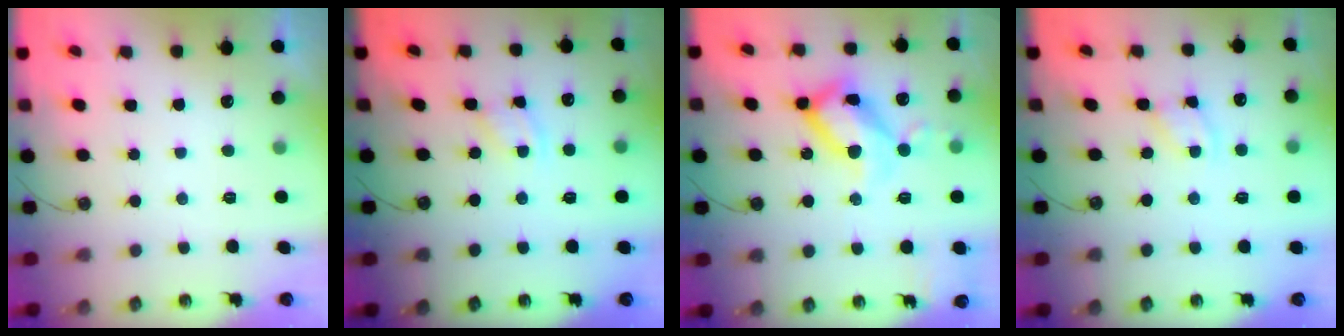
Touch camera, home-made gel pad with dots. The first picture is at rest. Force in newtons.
{"total": 4.2, "press": 4.2, "slide": 0.4}
{"total": 20.9, "press": 20.8, "slide": 2.2}
{"total": 2.8, "press": 2.8, "slide": 0.3}